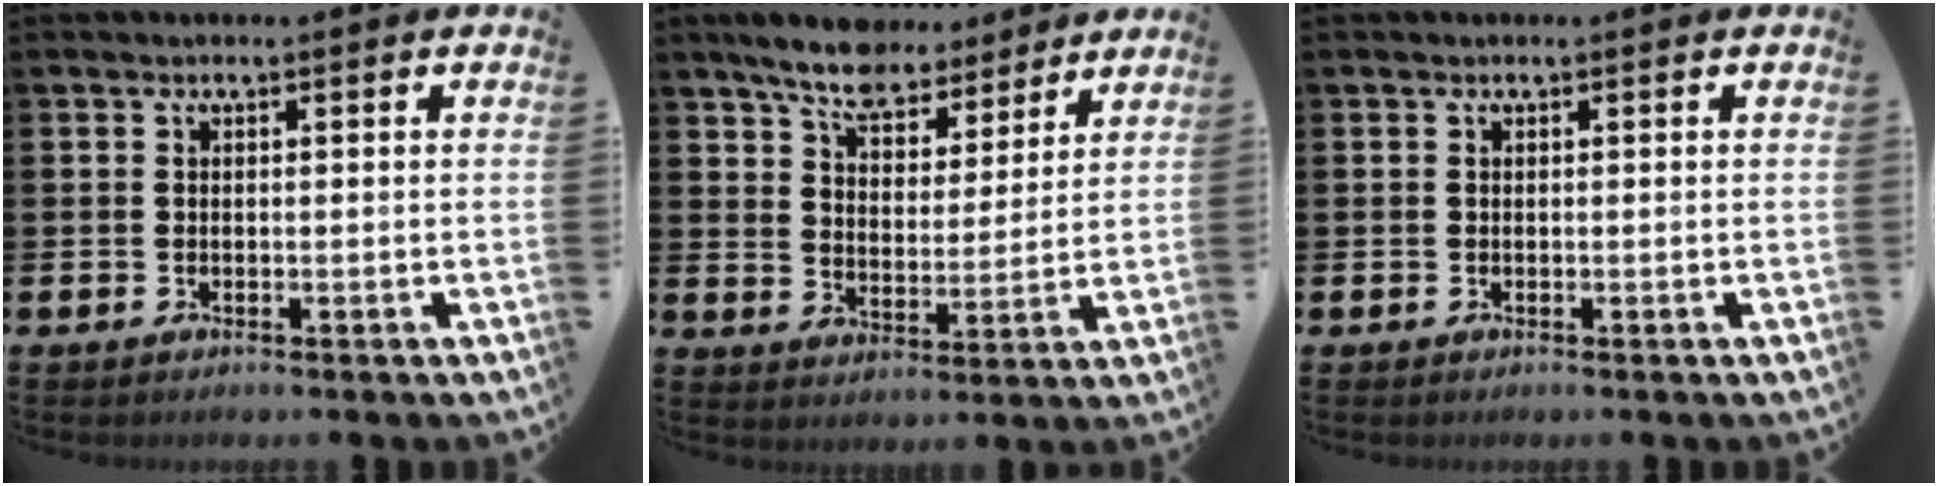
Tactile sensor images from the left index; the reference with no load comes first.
{"total": 7.7, "force": [7.1, 2.4, 1.7], "torque": [-0.053, -0.037, 0.127]}
{"total": 0.0}